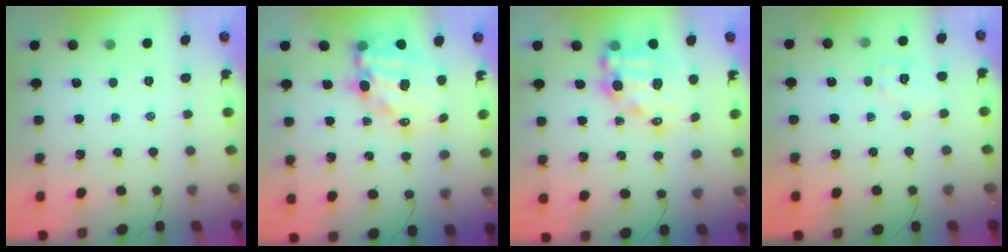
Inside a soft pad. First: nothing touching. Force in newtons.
{"total": 15.9, "press": 15.4, "slide": 3.8}
{"total": 14.6, "press": 14.3, "slide": 3.2}
{"total": 7.0, "press": 7.0, "slide": 0.6}